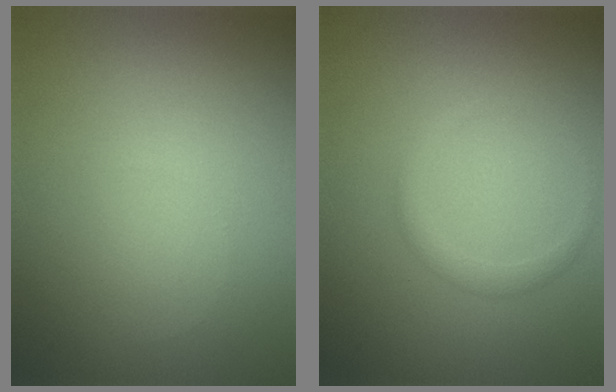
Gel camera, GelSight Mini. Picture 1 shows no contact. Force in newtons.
{"total": 1.3, "press": 1.3, "slide": 0.0}